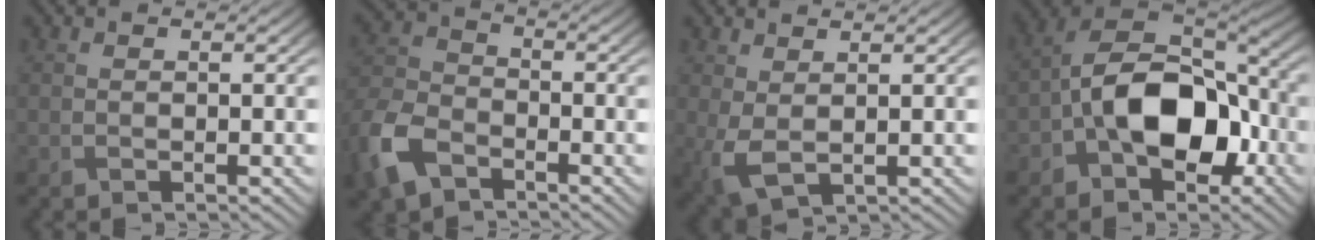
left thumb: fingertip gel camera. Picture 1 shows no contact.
{"total": 8.6, "force": [-5.0, 5.2, 4.6], "torque": [-0.125, -0.014, -0.116]}
{"total": 3.7, "force": [0.9, 1.9, 3.0], "torque": [-0.084, -0.004, 0.018]}
{"total": 12.7, "force": [-3.4, 7.7, 9.5], "torque": [-0.169, 0.008, -0.080]}